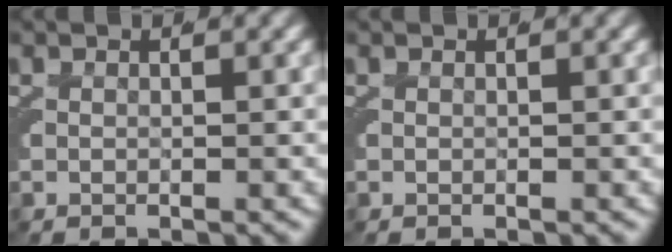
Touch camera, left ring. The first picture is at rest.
{"total": 0.0}